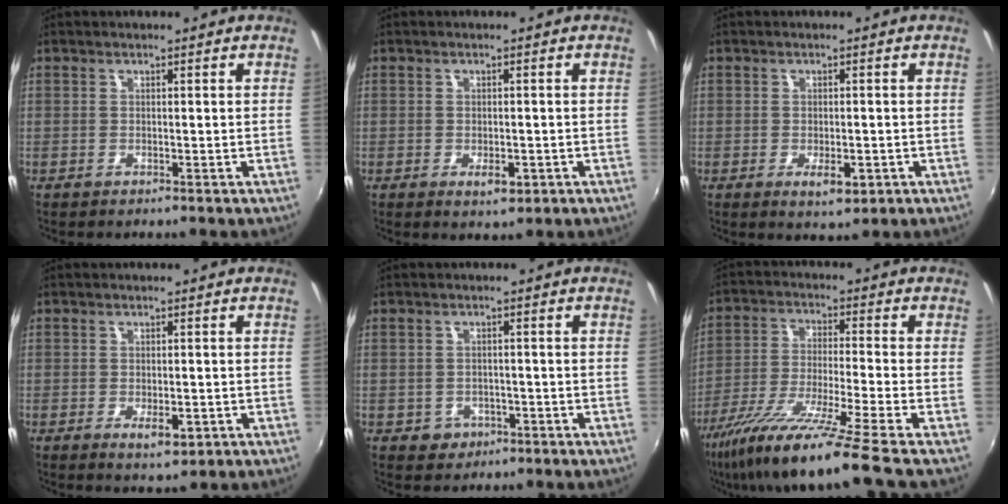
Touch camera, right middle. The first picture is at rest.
{"total": 2.8, "force": [-1.1, 1.4, 2.2], "torque": [-0.040, -0.006, -0.012]}
{"total": 3.6, "force": [-1.3, 1.7, 2.9], "torque": [-0.053, -0.009, -0.017]}
{"total": 3.5, "force": [-1.2, 1.7, 2.8], "torque": [-0.051, -0.009, -0.015]}
{"total": 3.7, "force": [-1.5, 3.2, 1.0], "torque": [-0.030, 0.003, -0.014]}
{"total": 18.6, "force": [-14.3, -1.5, 11.7], "torque": [-0.220, -0.054, -0.246]}